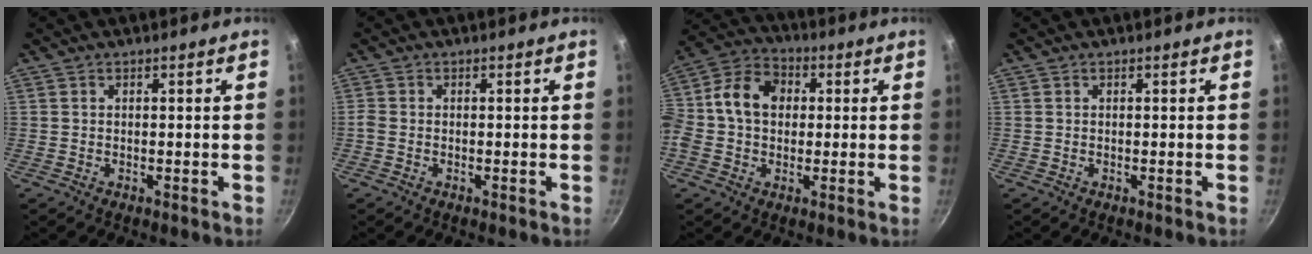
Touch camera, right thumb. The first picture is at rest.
{"total": 1.0, "force": [-0.6, 0.6, 0.6], "torque": [-0.018, 0.003, -0.014]}
{"total": 13.7, "force": [1.1, 10.5, 8.9], "torque": [-0.143, 0.034, -0.007]}
{"total": 0.0}